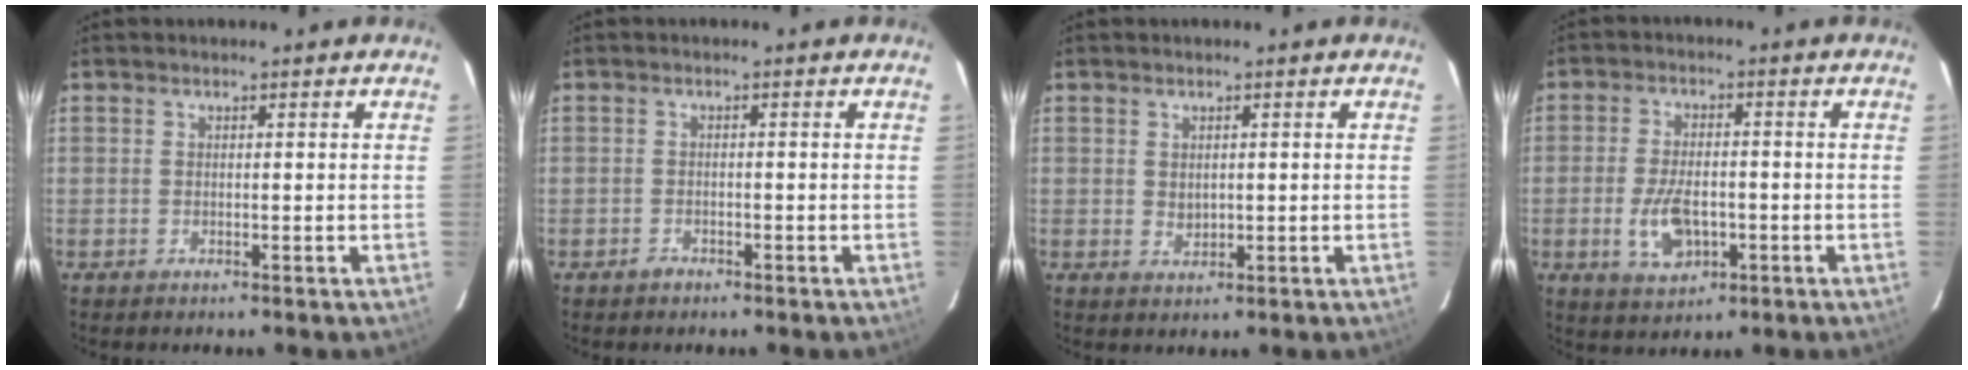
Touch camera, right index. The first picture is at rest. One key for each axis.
{"total": 1.3, "fx": -1.0, "fy": 0.8, "fz": 0.2, "tx": -0.002, "ty": 0.001, "tz": -0.017}
{"total": 1.9, "fx": 0.3, "fy": 1.5, "fz": 1.1, "tx": -0.016, "ty": -0.001, "tz": 0.008}
{"total": 7.9, "fx": -2.3, "fy": 4.3, "fz": 6.2, "tx": -0.127, "ty": -0.006, "tz": -0.034}